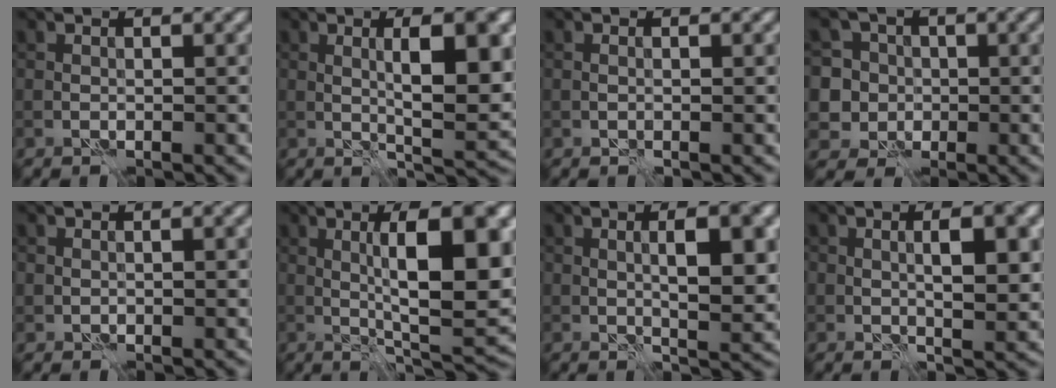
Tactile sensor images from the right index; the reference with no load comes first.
{"total": 7.1, "force": [1.0, 1.7, 6.8], "torque": [-0.102, -0.001, 0.019]}
{"total": 0.5, "force": [-0.1, 0.2, 0.5], "torque": [-0.010, 0.000, -0.001]}
{"total": 8.2, "force": [1.3, 7.7, 2.6], "torque": [-0.060, 0.028, 0.003]}
{"total": 0.7, "force": [0.0, 0.6, 0.4], "torque": [-0.003, -0.003, 0.000]}
{"total": 10.7, "force": [1.3, 2.9, 10.2], "torque": [-0.149, 0.000, 0.024]}
{"total": 5.2, "force": [0.8, 1.6, 4.9], "torque": [-0.079, 0.003, 0.015]}
{"total": 4.0, "force": [0.5, 1.4, 3.7], "torque": [-0.059, 0.000, 0.009]}